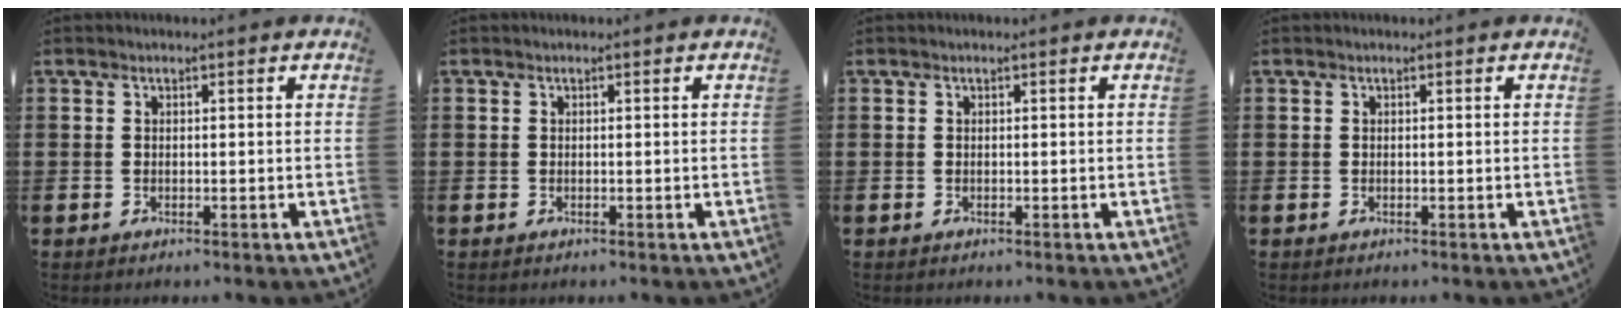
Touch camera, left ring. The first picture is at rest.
{"total": 0.0}
{"total": 0.0}
{"total": 0.0}